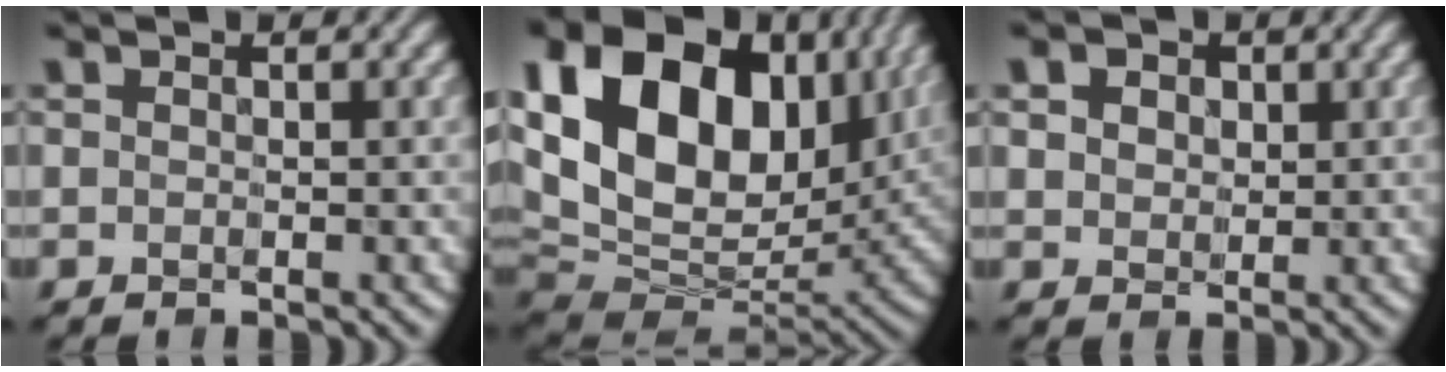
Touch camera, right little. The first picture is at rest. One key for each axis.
{"total": 18.8, "fx": 5.8, "fy": 12.6, "fz": 12.7, "tx": -0.262, "ty": 0.027, "tz": 0.107}
{"total": 4.3, "fx": 1.9, "fy": 3.2, "fz": 2.2, "tx": -0.068, "ty": 0.008, "tz": 0.027}